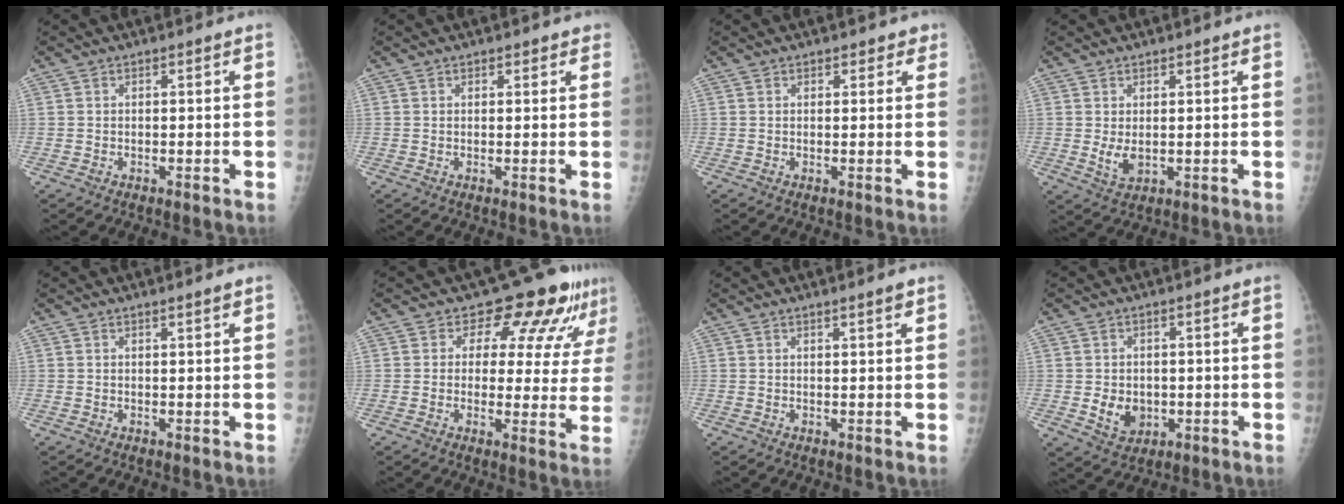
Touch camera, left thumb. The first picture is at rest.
{"total": 1.3, "force": [1.0, 0.8, 0.2], "torque": [0.015, -0.005, 0.007]}
{"total": 2.0, "force": [1.4, 1.4, 0.5], "torque": [0.022, -0.004, 0.011]}
{"total": 3.2, "force": [0.4, 2.0, 2.5], "torque": [-0.040, -0.011, 0.016]}
{"total": 1.1, "force": [0.8, 0.0, 0.7], "torque": [-0.008, -0.006, 0.014]}
{"total": 11.9, "force": [8.6, 6.1, 5.6], "torque": [-0.024, -0.042, 0.088]}
{"total": 1.6, "force": [1.1, 0.0, 1.1], "torque": [-0.012, -0.007, 0.018]}
{"total": 5.3, "force": [-0.5, 4.2, 3.1], "torque": [-0.030, -0.004, 0.005]}